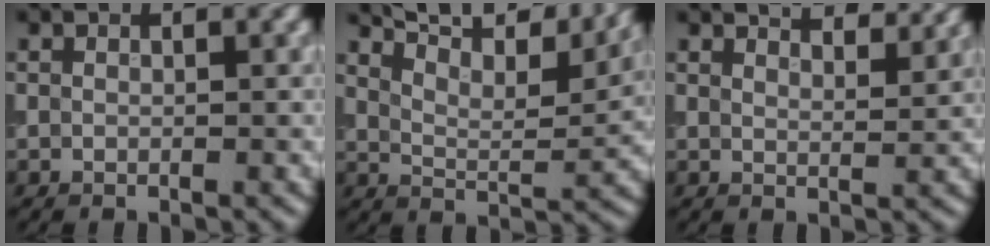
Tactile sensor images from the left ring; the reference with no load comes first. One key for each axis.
{"total": 12.1, "fx": 10.1, "fy": 2.6, "fz": 6.2, "tx": -0.105, "ty": 0.019, "tz": 0.134}
{"total": 5.1, "fx": 4.3, "fy": 1.2, "fz": 2.3, "tx": -0.020, "ty": 0.019, "tz": 0.034}